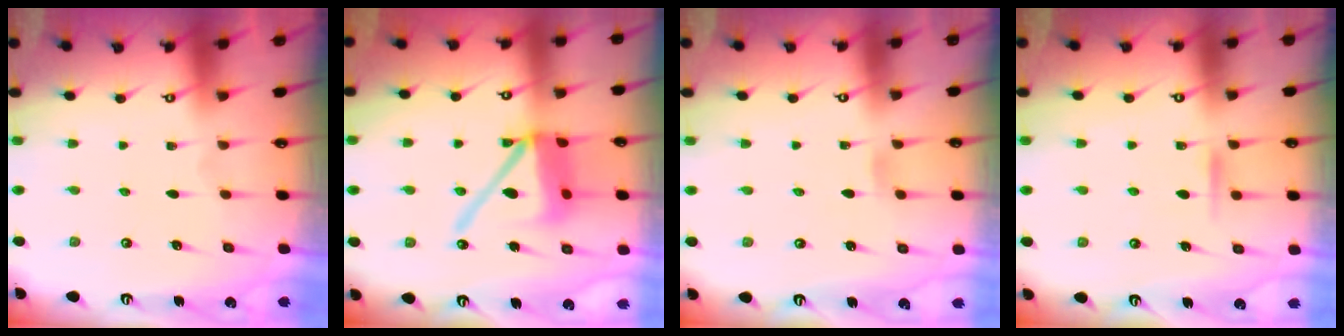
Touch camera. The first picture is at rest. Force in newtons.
{"total": 13.7, "press": 13.6, "slide": 1.9}
{"total": 2.9, "press": 2.9, "slide": 0.3}
{"total": 6.4, "press": 6.4, "slide": 0.6}